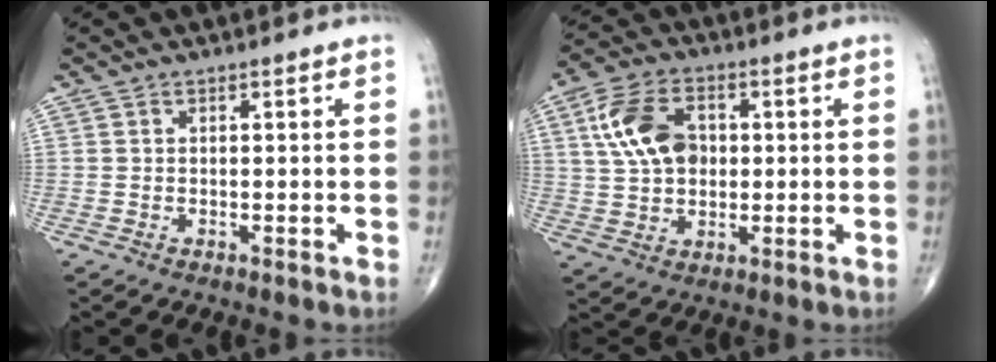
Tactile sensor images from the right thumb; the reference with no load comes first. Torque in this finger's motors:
{"motor_torque": [-0.43, 0.88, 1.06, 0.26, 0.12]}